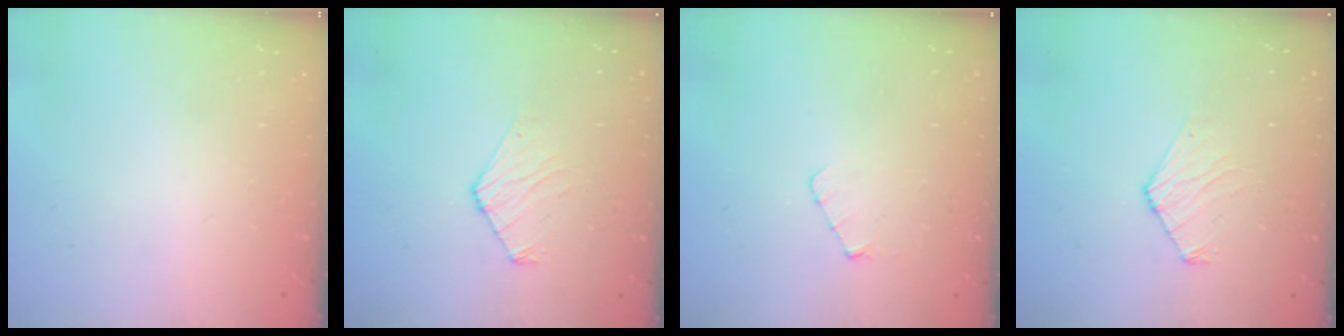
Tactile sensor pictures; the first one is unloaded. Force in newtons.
{"total": 5.1, "press": 5.0, "slide": 0.6}
{"total": 3.4, "press": 3.4, "slide": 0.3}
{"total": 5.1, "press": 5.0, "slide": 0.6}